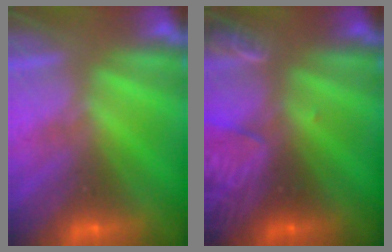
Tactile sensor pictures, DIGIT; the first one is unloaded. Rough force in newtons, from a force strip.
{"total": 3.3}